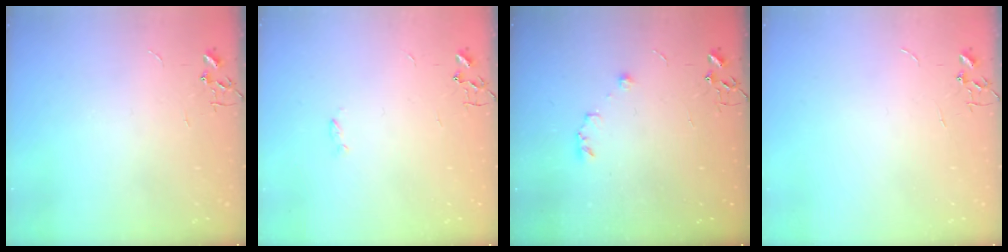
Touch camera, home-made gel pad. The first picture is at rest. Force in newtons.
{"total": 1.8, "press": 1.7, "slide": 0.4}
{"total": 5.8, "press": 5.8, "slide": 0.5}
{"total": 0.0}